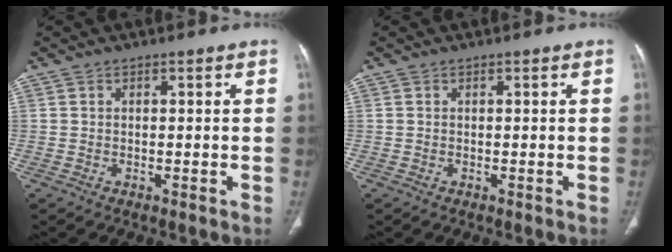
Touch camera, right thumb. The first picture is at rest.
{"total": 0.0}